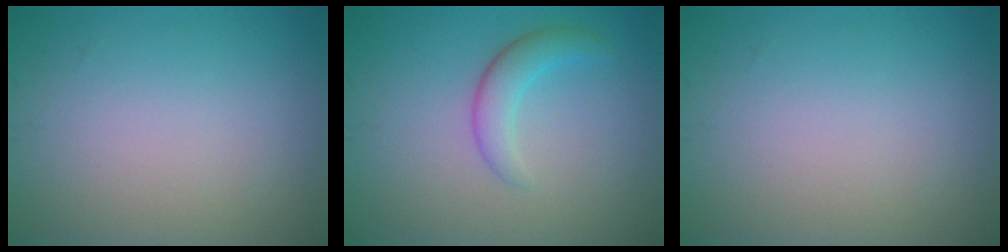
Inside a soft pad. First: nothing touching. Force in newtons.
{"total": 2.5, "press": 2.5, "slide": 0.2}
{"total": 0.0}